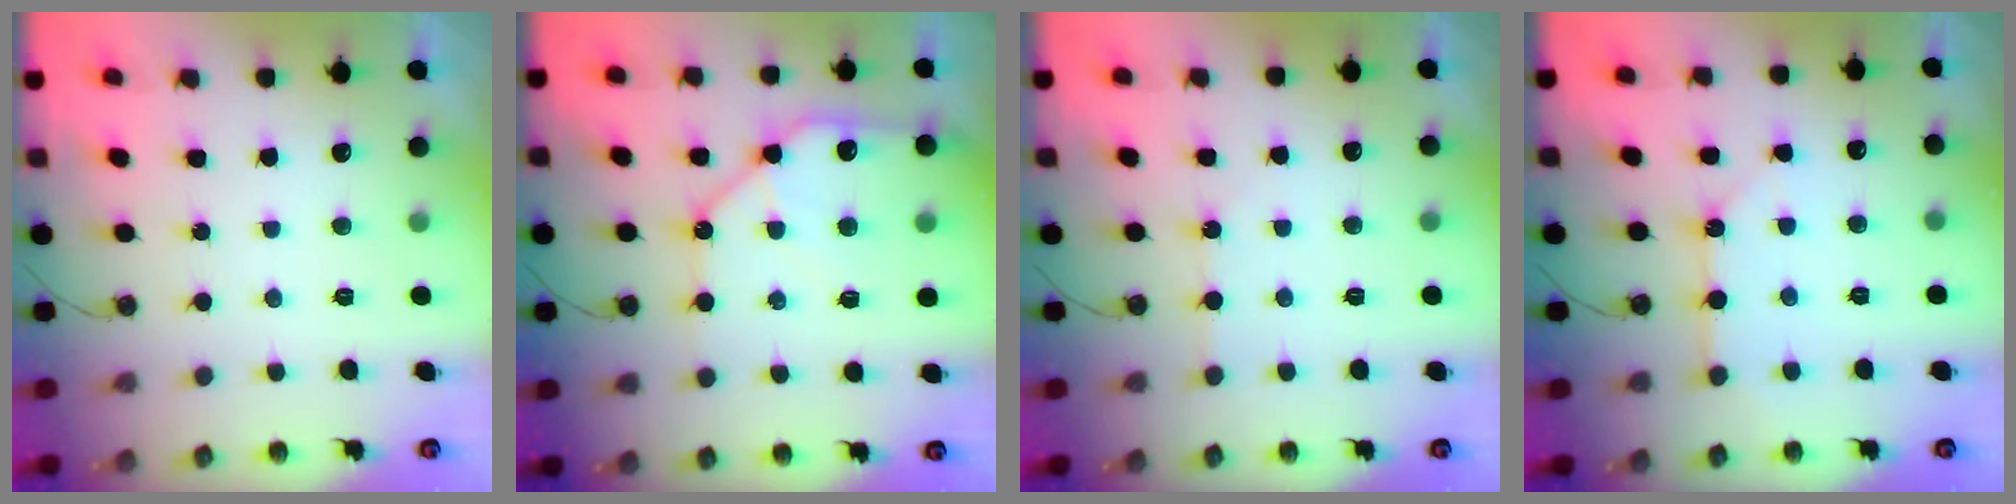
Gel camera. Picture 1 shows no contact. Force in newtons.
{"total": 12.9, "press": 12.8, "slide": 1.5}
{"total": 1.9, "press": 1.8, "slide": 0.4}
{"total": 5.8, "press": 5.8, "slide": 0.4}